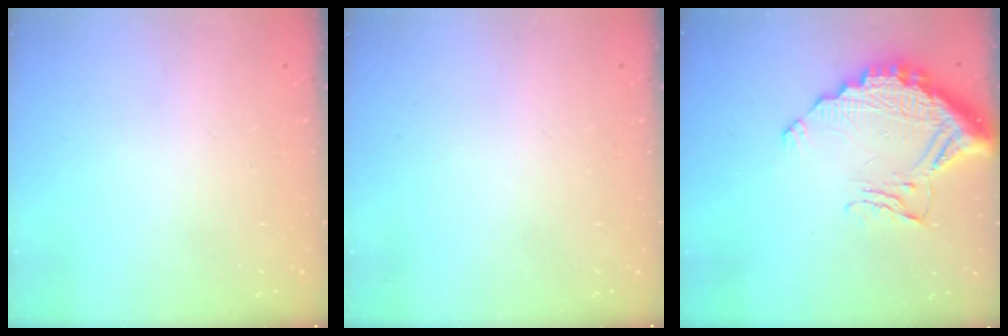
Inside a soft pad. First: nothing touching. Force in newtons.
{"total": 0.0}
{"total": 14.0, "press": 13.9, "slide": 0.9}